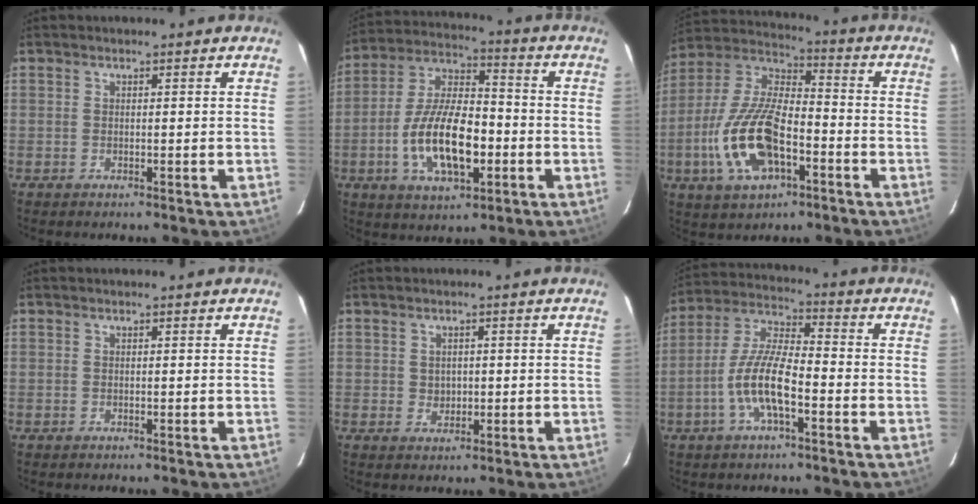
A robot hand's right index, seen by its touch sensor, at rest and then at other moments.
{"total": 16.3, "force": [-4.3, 7.3, 14.0], "torque": [-0.277, 0.005, -0.073]}
{"total": 17.7, "force": [-6.1, 8.3, 14.4], "torque": [-0.312, -0.002, -0.110]}
{"total": 0.0}
{"total": 2.3, "force": [0.1, 2.1, 0.8], "torque": [-0.010, 0.003, 0.006]}
{"total": 10.9, "force": [-4.2, 3.1, 9.6], "torque": [-0.204, 0.003, -0.081]}